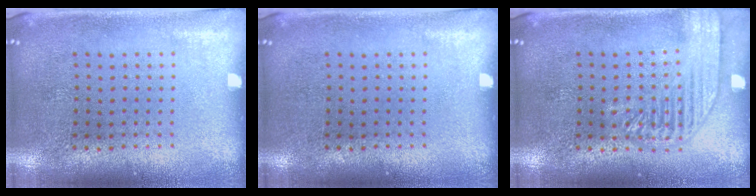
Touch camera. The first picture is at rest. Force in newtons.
{"total": 0.0}
{"total": 1.8, "press": 1.8, "slide": 0.3}